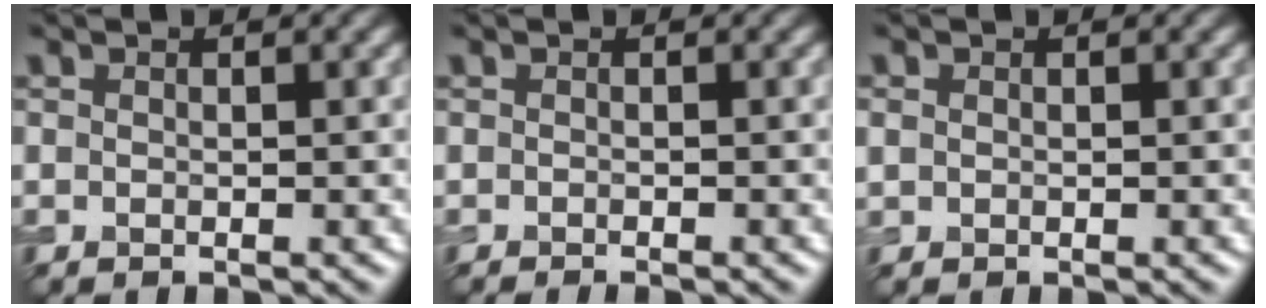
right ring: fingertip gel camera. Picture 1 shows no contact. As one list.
[{"total": 0.8, "force": [-0.7, 0.1, 0.4], "torque": [-0.002, -0.004, -0.012]}, {"total": 0.7, "force": [0.1, 0.7, 0.2], "torque": [-0.003, -0.001, 0.001]}]